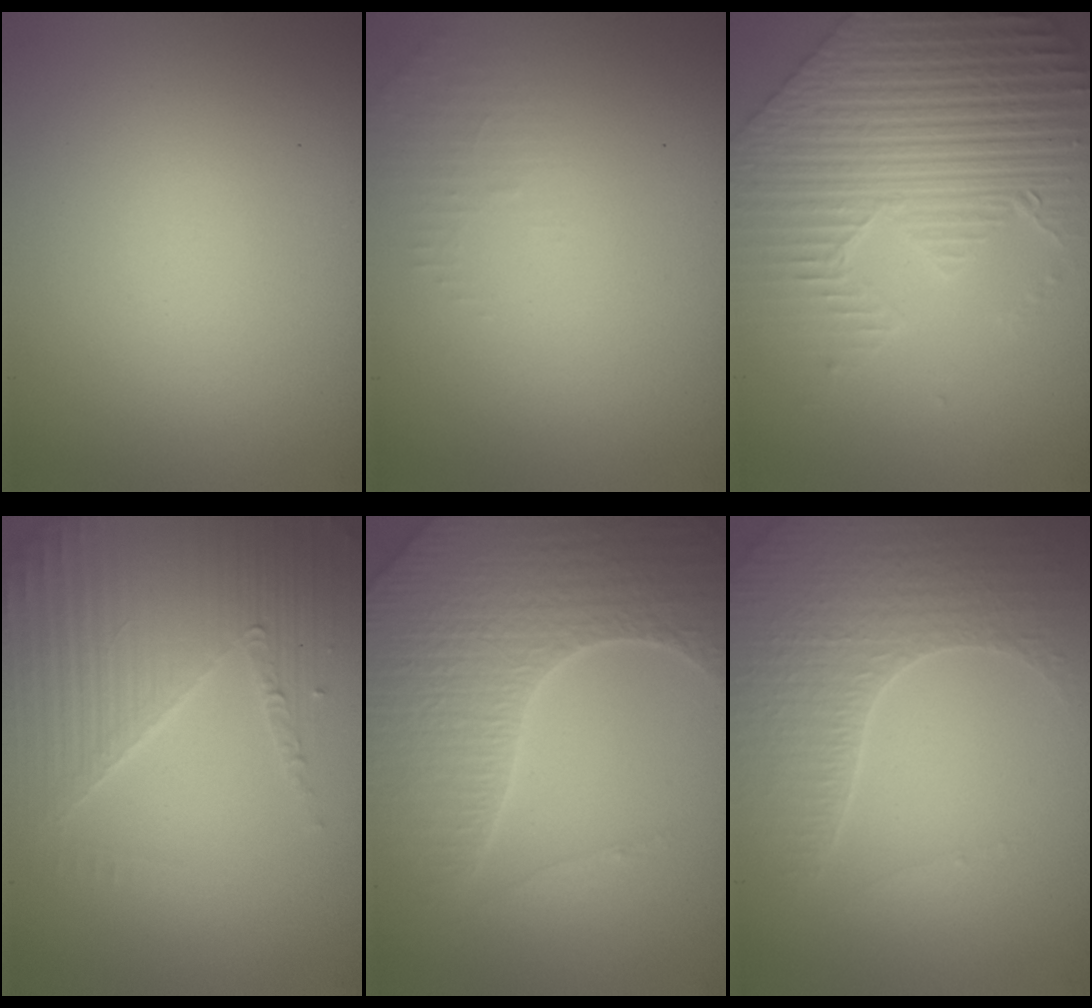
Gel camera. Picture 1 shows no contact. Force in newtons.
{"total": 1.3, "press": 1.2, "slide": 0.3}
{"total": 7.5, "press": 6.1, "slide": 4.4}
{"total": 4.3, "press": 4.1, "slide": 1.4}
{"total": 7.0, "press": 6.8, "slide": 1.7}
{"total": 4.3, "press": 4.0, "slide": 1.5}